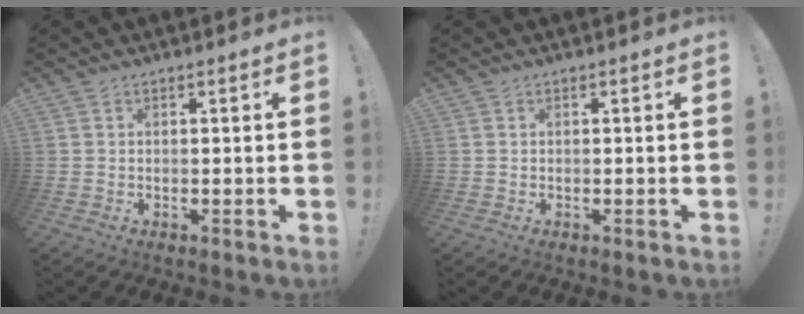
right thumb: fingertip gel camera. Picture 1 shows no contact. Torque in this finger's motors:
{"motor_torque": [-0.01, 0.37, 0.38, 0.15, 0.17]}